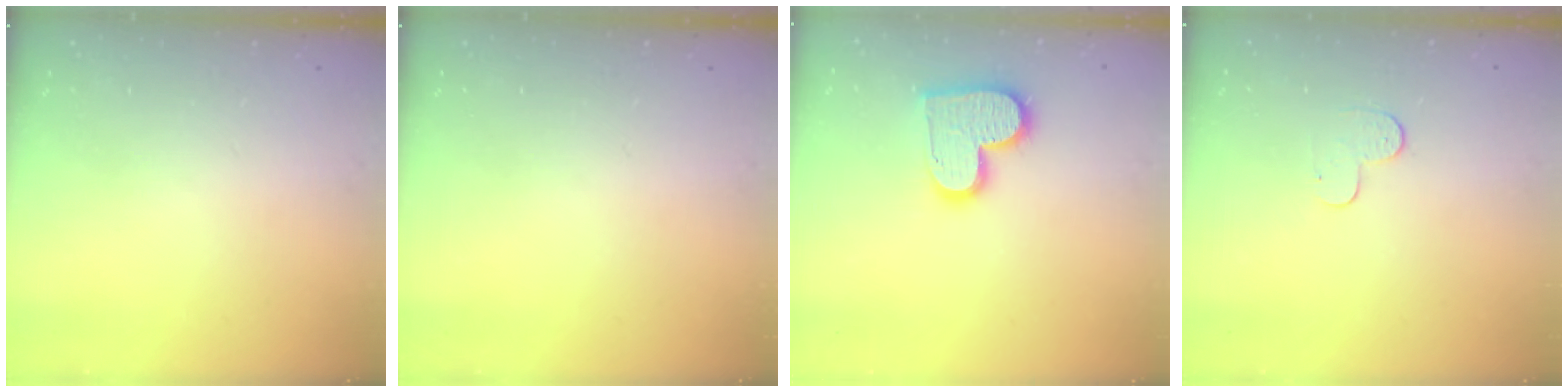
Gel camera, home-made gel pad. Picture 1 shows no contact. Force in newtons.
{"total": 0.0}
{"total": 13.8, "press": 13.7, "slide": 1.1}
{"total": 4.3, "press": 4.2, "slide": 0.4}